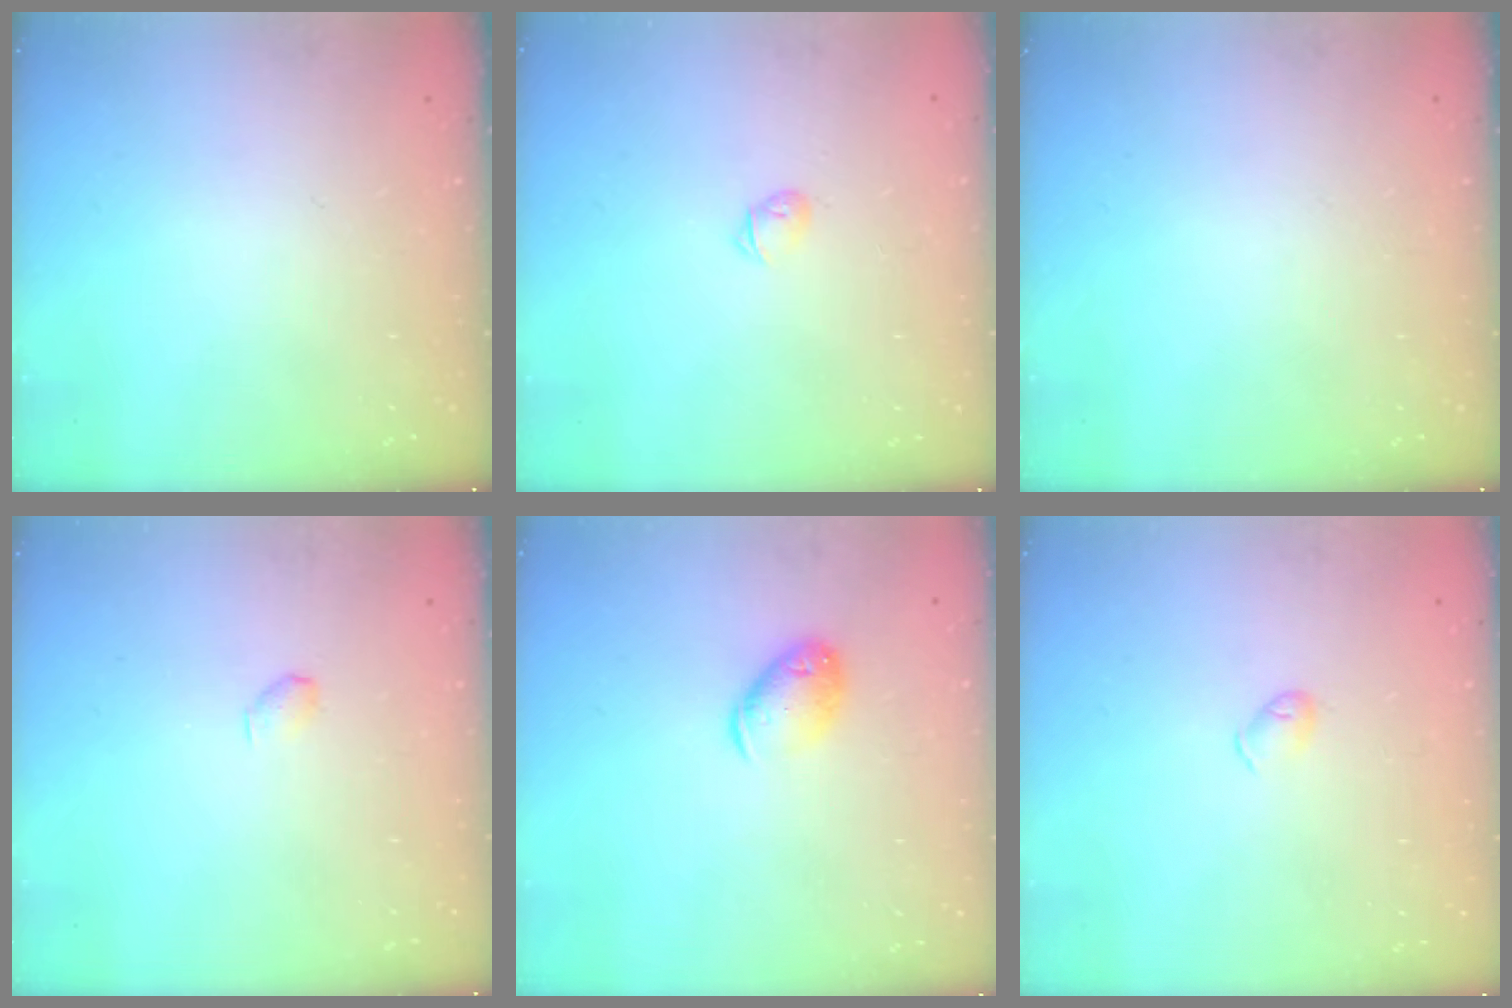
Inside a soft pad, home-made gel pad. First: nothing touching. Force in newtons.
{"total": 2.8, "press": 2.7, "slide": 0.6}
{"total": 0.0}
{"total": 3.1, "press": 3.0, "slide": 0.6}
{"total": 9.2, "press": 9.1, "slide": 1.1}
{"total": 3.9, "press": 3.9, "slide": 0.7}